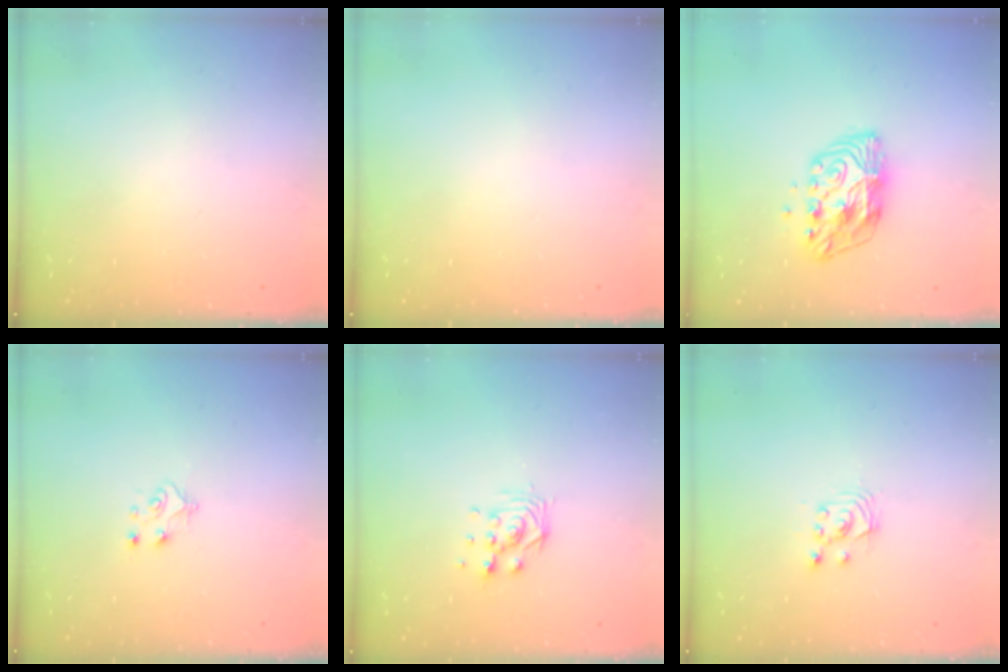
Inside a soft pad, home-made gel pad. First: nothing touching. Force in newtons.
{"total": 0.0}
{"total": 9.7, "press": 9.7, "slide": 0.9}
{"total": 6.1, "press": 6.1, "slide": 0.7}
{"total": 7.5, "press": 7.5, "slide": 0.4}
{"total": 2.9, "press": 2.9, "slide": 0.2}